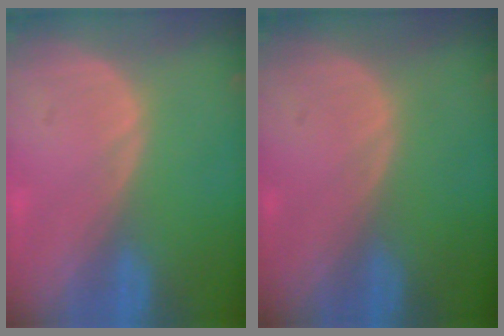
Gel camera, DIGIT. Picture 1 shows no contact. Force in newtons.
{"total": 0.0}